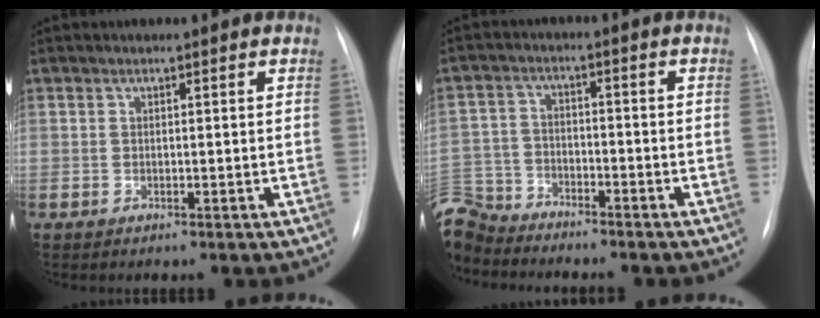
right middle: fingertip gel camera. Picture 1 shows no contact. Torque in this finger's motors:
{"motor_torque": [0.99, -1.14, 1.05, 0.01]}